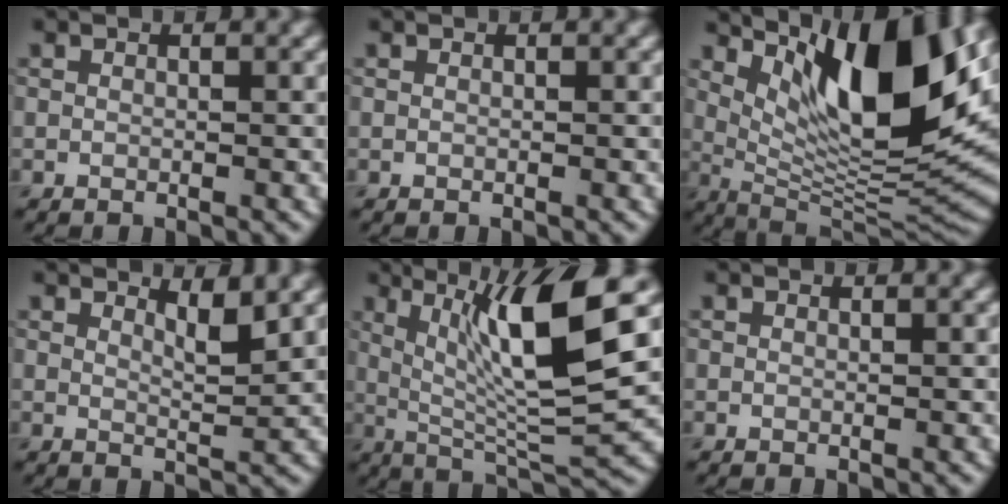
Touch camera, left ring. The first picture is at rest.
{"total": 0.0}
{"total": 12.7, "force": [4.6, 3.8, 11.2], "torque": [-0.169, -0.011, 0.087]}
{"total": 2.2, "force": [1.4, 0.4, 1.6], "torque": [-0.020, -0.006, 0.023]}
{"total": 10.2, "force": [2.8, 1.9, 9.6], "torque": [-0.154, -0.011, 0.056]}
{"total": 0.0}